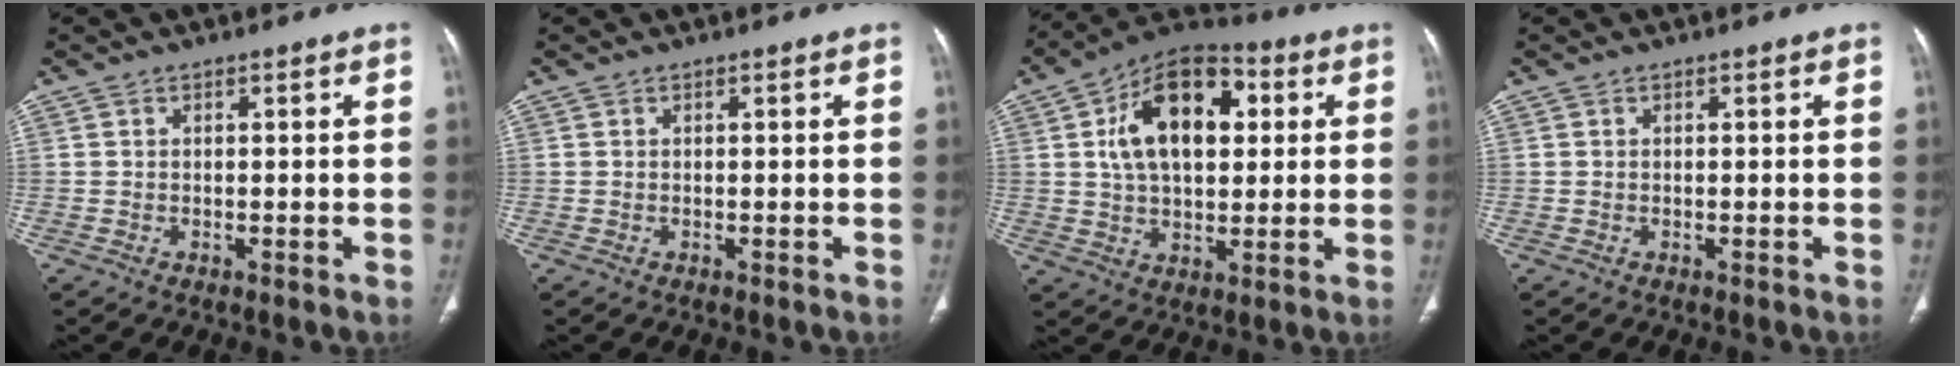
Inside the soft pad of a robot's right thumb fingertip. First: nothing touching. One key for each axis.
{"total": 0.0}
{"total": 17.6, "fx": 4.2, "fy": 10.5, "fz": 13.5, "tx": -0.195, "ty": 0.012, "tz": 0.065}
{"total": 0.0}